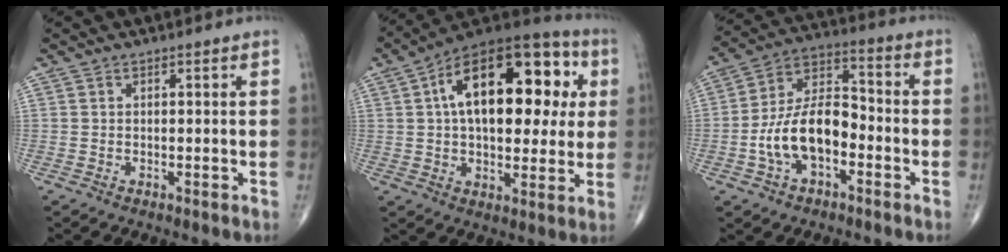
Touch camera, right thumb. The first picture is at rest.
{"total": 24.9, "force": [5.5, 13.0, 20.4], "torque": [-0.282, 0.025, 0.075]}
{"total": 13.7, "force": [-4.0, 7.6, 10.6], "torque": [-0.185, 0.046, -0.078]}